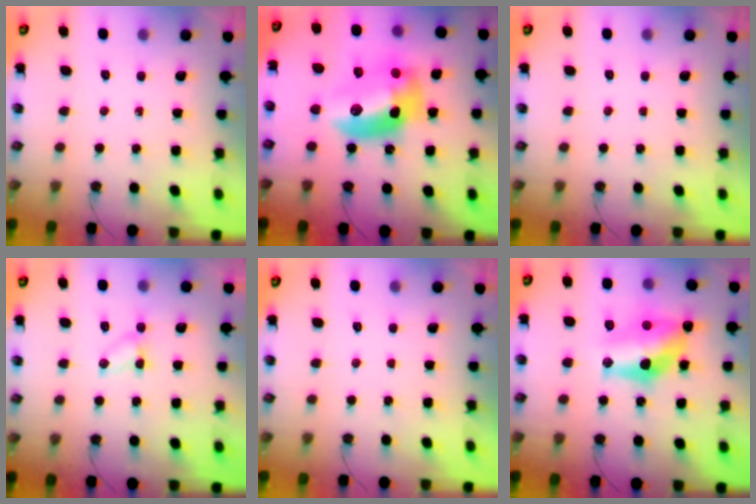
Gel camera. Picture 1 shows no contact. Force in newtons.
{"total": 16.3, "press": 16.3, "slide": 1.4}
{"total": 0.0}
{"total": 3.2, "press": 3.1, "slide": 0.3}
{"total": 0.0}
{"total": 17.1, "press": 16.4, "slide": 4.8}